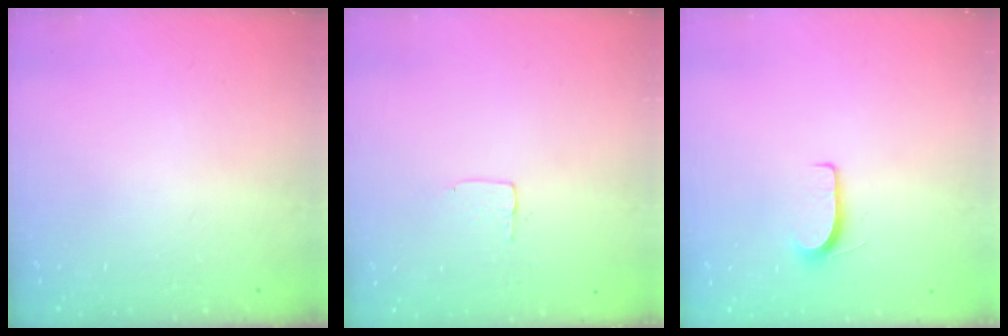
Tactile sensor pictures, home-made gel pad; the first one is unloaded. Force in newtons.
{"total": 3.7, "press": 3.7, "slide": 0.1}
{"total": 5.8, "press": 5.8, "slide": 0.6}